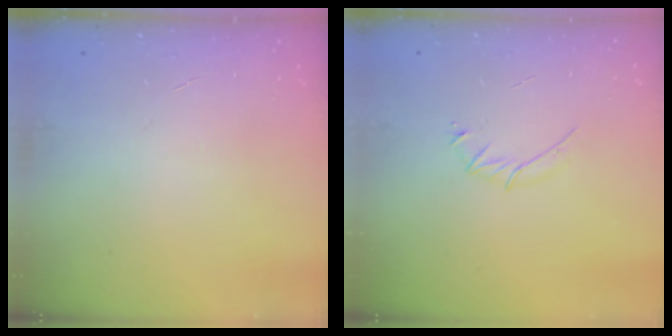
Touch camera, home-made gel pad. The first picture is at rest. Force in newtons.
{"total": 3.3, "press": 3.2, "slide": 0.9}